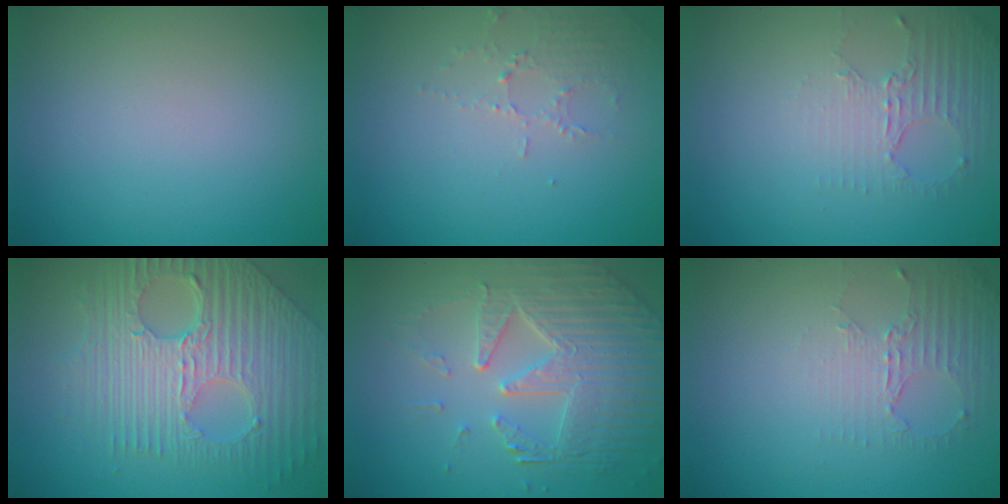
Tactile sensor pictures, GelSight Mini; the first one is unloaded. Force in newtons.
{"total": 1.9, "press": 1.8, "slide": 0.4}
{"total": 2.5, "press": 1.7, "slide": 1.8}
{"total": 9.1, "press": 6.3, "slide": 6.6}
{"total": 6.7, "press": 5.1, "slide": 4.3}
{"total": 2.7, "press": 1.9, "slide": 1.9}